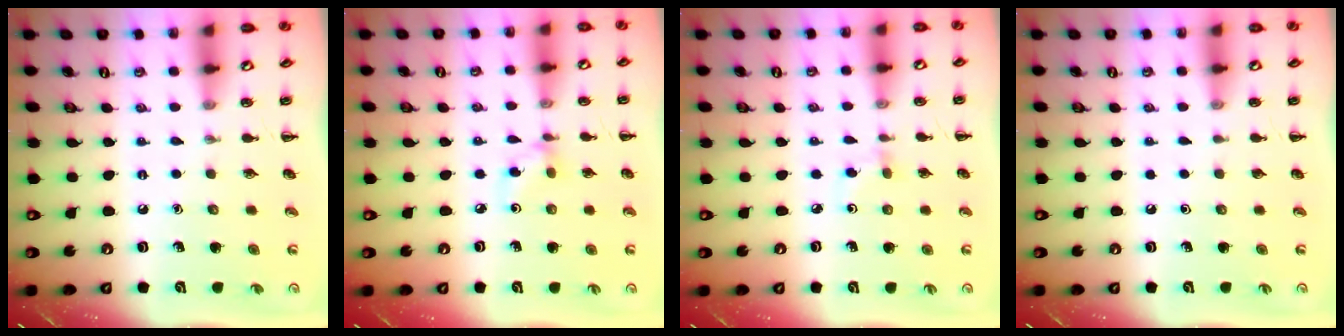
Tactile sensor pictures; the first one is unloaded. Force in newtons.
{"total": 3.5, "press": 3.3, "slide": 1.2}
{"total": 2.6, "press": 2.4, "slide": 1.1}
{"total": 0.0}